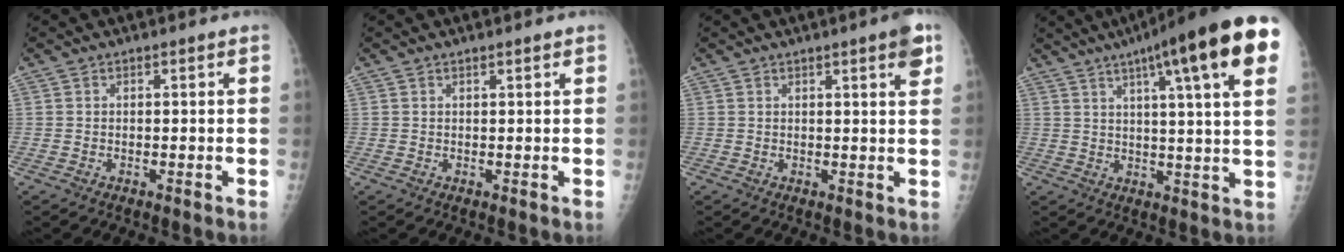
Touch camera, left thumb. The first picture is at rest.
{"total": 0.7, "force": [0.6, 0.0, 0.4], "torque": [-0.008, -0.003, 0.011]}
{"total": 4.0, "force": [2.2, 0.4, 3.4], "torque": [-0.038, -0.009, 0.026]}
{"total": 22.3, "force": [11.2, 3.0, 19.1], "torque": [-0.272, -0.009, 0.139]}